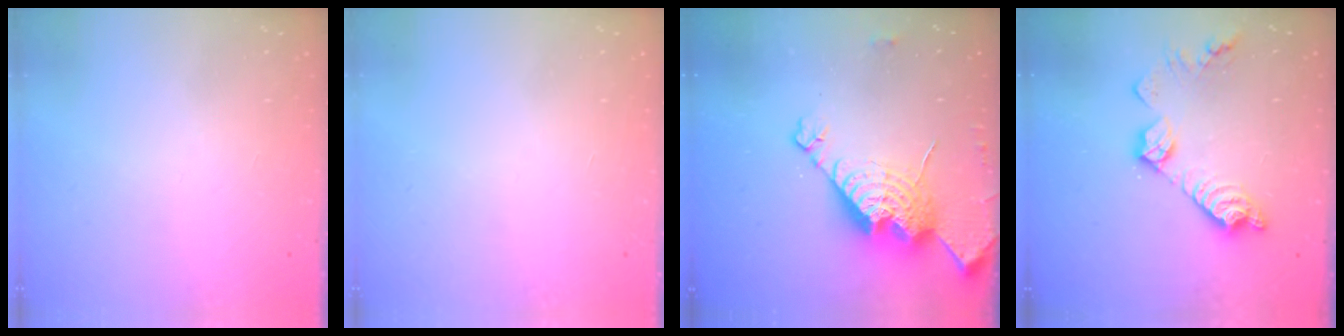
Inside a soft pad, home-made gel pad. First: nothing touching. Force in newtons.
{"total": 0.0}
{"total": 20.4, "press": 20.3, "slide": 1.9}
{"total": 13.5, "press": 13.5, "slide": 0.9}